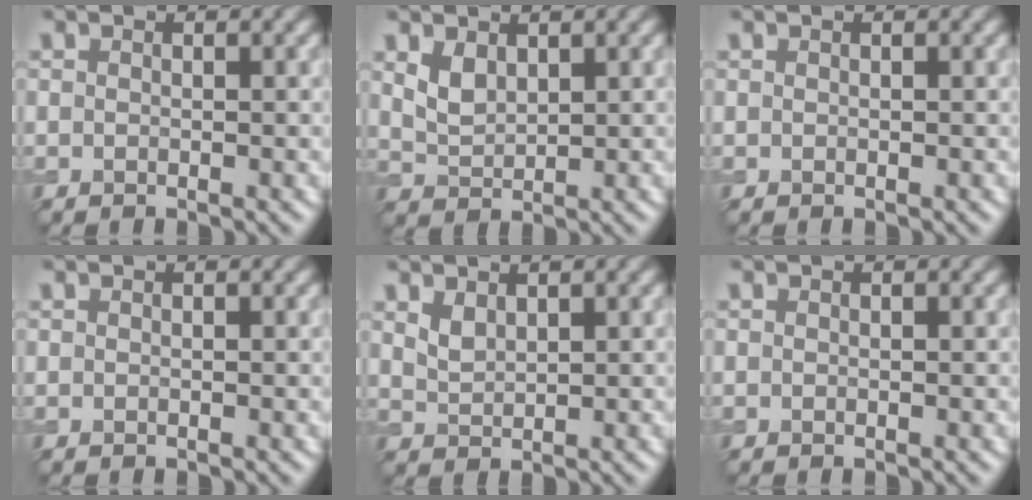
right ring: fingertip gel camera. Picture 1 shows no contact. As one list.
[{"total": 1.9, "force": [1.0, 1.1, 1.1], "torque": [-0.029, -0.003, 0.026]}, {"total": 0.0}, {"total": 0.0}, {"total": 1.3, "force": [0.9, 0.5, 0.7], "torque": [-0.017, -0.001, 0.024]}, {"total": 0.0}]